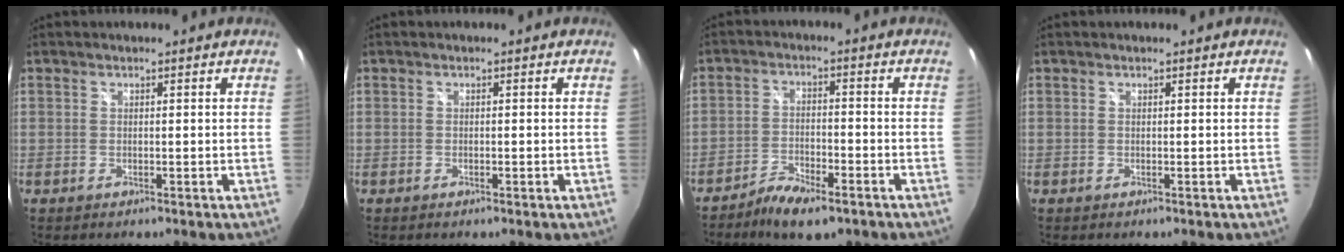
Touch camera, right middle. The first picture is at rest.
{"total": 0.7, "force": [-0.4, 0.1, 0.6], "torque": [-0.008, 0.001, -0.008]}
{"total": 7.4, "force": [-5.3, 2.3, 4.6], "torque": [-0.108, -0.010, -0.099]}
{"total": 0.0}